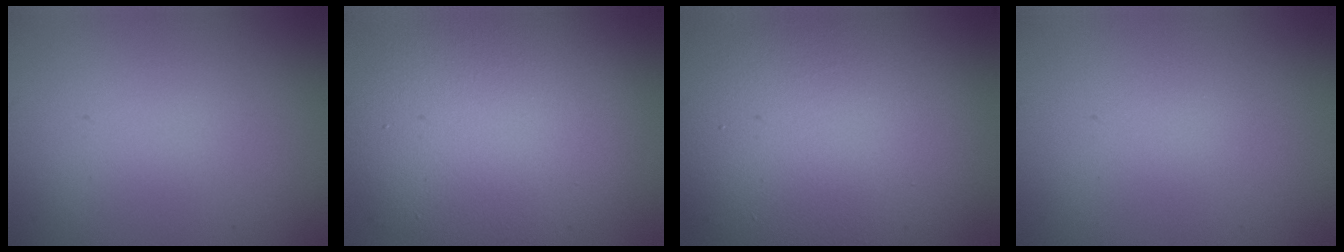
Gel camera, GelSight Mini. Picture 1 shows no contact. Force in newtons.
{"total": 11.3, "press": 11.3, "slide": 0.7}
{"total": 15.3, "press": 15.3, "slide": 1.1}
{"total": 0.0}